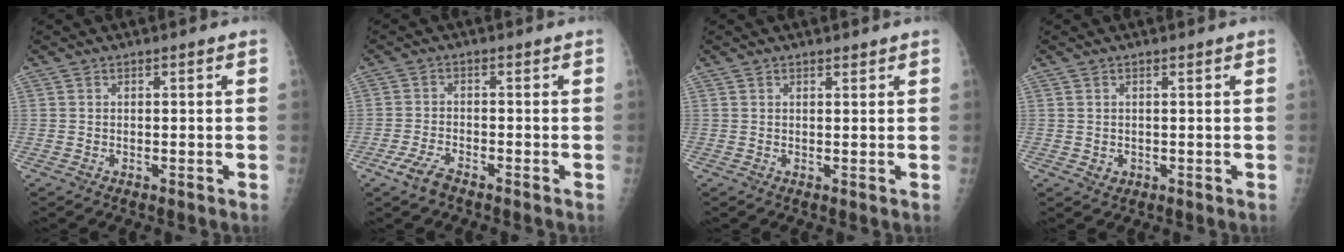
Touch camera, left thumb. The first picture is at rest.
{"total": 4.0, "force": [-2.8, 1.6, 2.4], "torque": [-0.058, 0.006, -0.054]}
{"total": 0.9, "force": [0.8, 0.3, 0.2], "torque": [-0.004, -0.006, 0.012]}
{"total": 1.4, "force": [0.2, 1.3, 0.5], "torque": [-0.006, -0.002, 0.010]}